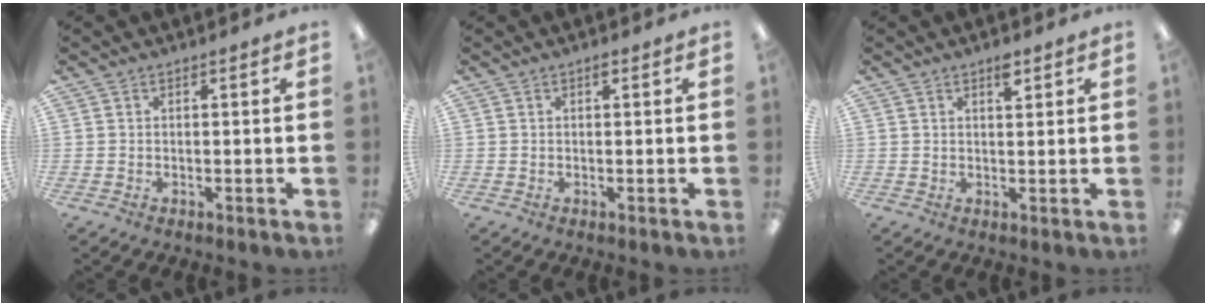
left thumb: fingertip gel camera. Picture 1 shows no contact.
{"total": 1.0, "force": [0.6, 0.3, 0.7], "torque": [-0.009, 0.000, 0.007]}
{"total": 3.1, "force": [2.1, 1.2, 2.0], "torque": [-0.020, -0.008, 0.031]}